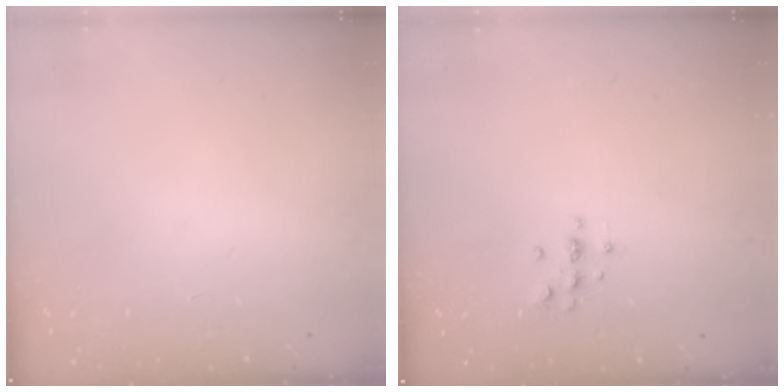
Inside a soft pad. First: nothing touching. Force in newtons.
{"total": 4.1, "press": 4.1, "slide": 0.4}